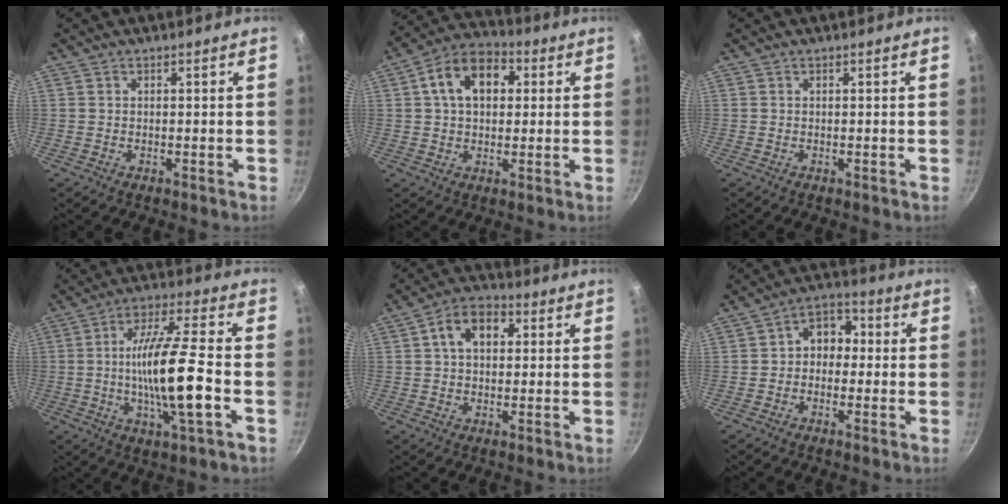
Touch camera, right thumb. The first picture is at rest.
{"total": 12.4, "force": [3.0, 8.4, 8.6], "torque": [-0.113, 0.020, 0.033]}
{"total": 0.0}
{"total": 15.4, "force": [-2.8, 2.7, 14.9], "torque": [-0.265, 0.020, -0.055]}
{"total": 8.7, "force": [2.0, 6.0, 6.0], "torque": [-0.073, 0.018, 0.021]}
{"total": 7.1, "force": [0.1, 5.6, 4.4], "torque": [-0.019, 0.022, -0.017]}